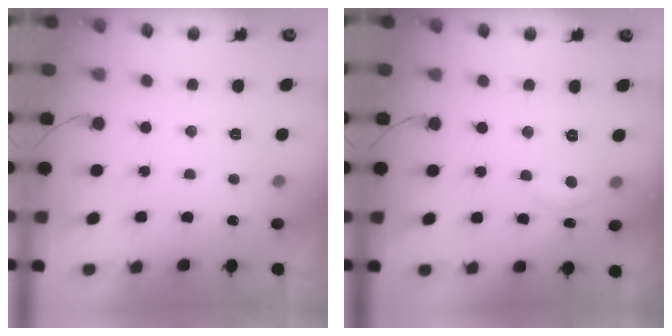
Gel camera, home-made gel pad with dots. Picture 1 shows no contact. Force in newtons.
{"total": 5.5, "press": 5.5, "slide": 0.6}